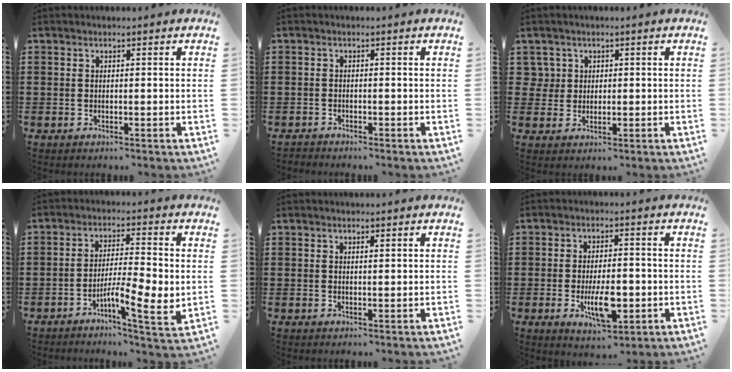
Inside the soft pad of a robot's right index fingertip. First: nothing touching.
{"total": 1.0, "force": [-1.0, 0.2, -0.1], "torque": [-0.001, 0.004, -0.023]}
{"total": 2.3, "force": [0.8, 2.1, 0.4], "torque": [-0.019, 0.010, 0.013]}
{"total": 7.5, "force": [-2.1, 1.5, 7.1], "torque": [-0.113, -0.007, -0.036]}
{"total": 0.6, "force": [0.3, 0.1, 0.5], "torque": [-0.010, 0.001, 0.006]}
{"total": 7.6, "force": [-2.0, 3.2, 6.6], "torque": [-0.114, -0.010, -0.036]}